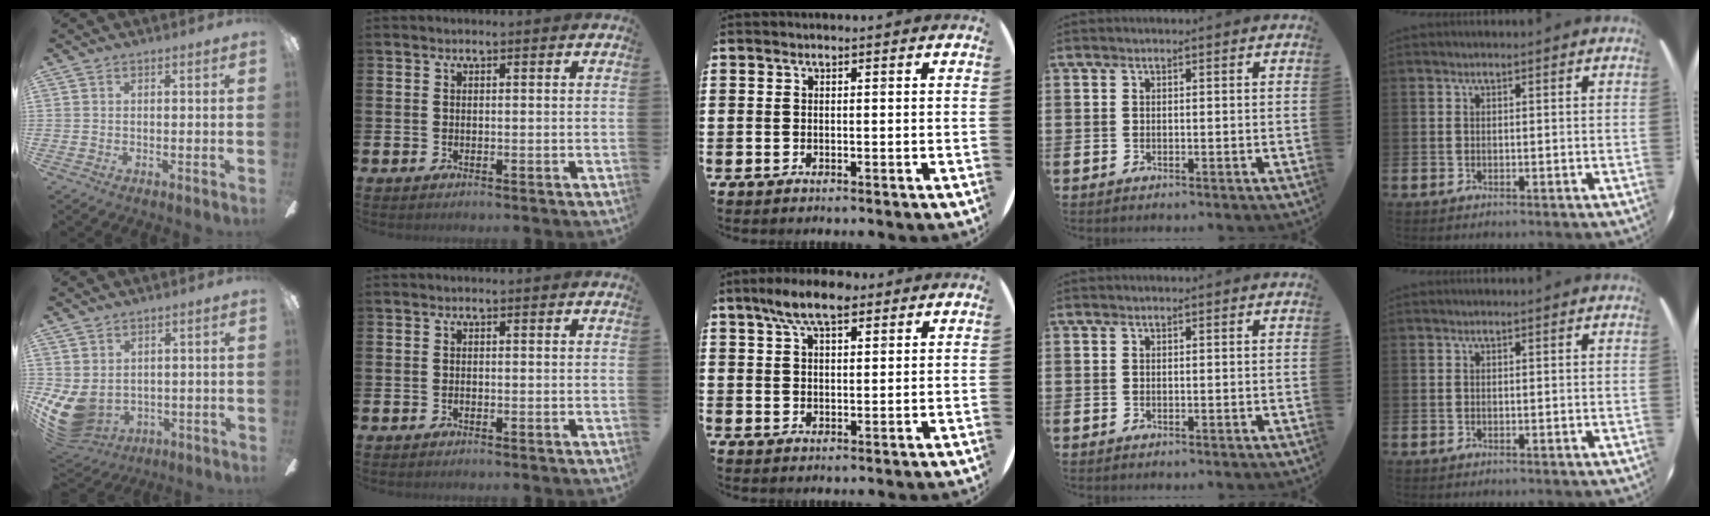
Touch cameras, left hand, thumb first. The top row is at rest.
{"thumb": {"total": 8.1, "force": [-0.8, 6.3, 5.1], "torque": [-0.142, -0.011, -0.012]}, "middle": {"total": 6.5, "force": [4.7, 2.2, 3.9], "torque": [-0.078, 0.002, 0.082]}}